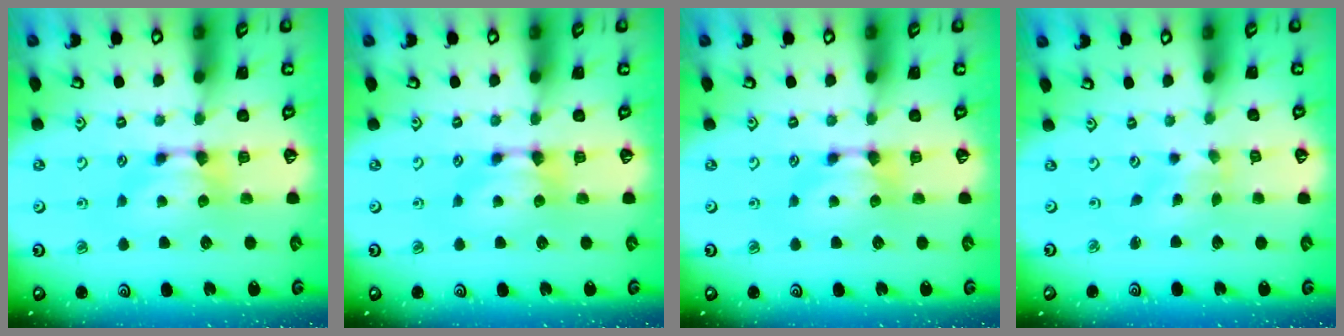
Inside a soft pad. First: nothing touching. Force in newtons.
{"total": 0.0}
{"total": 0.0}
{"total": 2.8, "press": 2.7, "slide": 0.9}